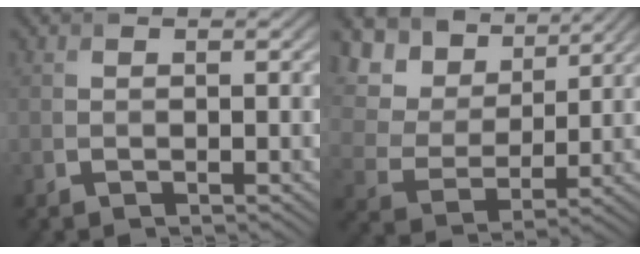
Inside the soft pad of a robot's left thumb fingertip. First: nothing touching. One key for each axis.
{"total": 13.1, "fx": 7.2, "fy": 8.6, "fz": 6.7, "tx": -0.197, "ty": 0.023, "tz": 0.147}